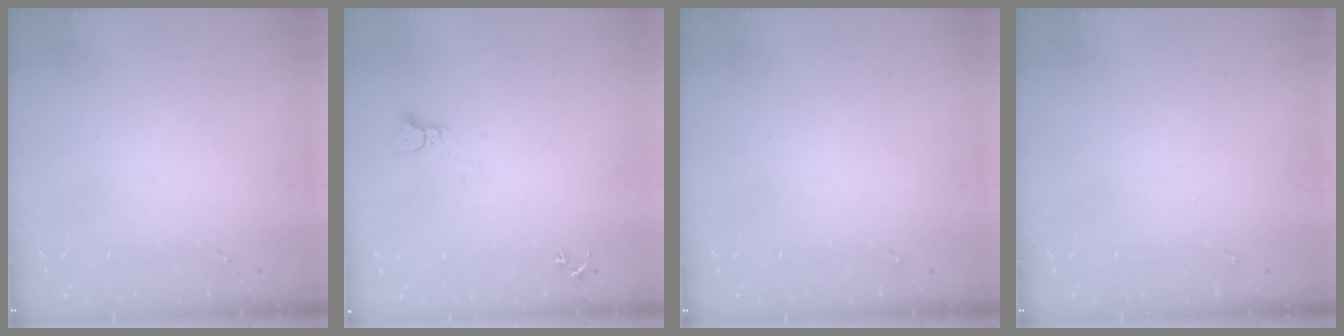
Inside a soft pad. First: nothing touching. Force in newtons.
{"total": 3.1, "press": 3.1, "slide": 0.2}
{"total": 0.0}
{"total": 0.0}